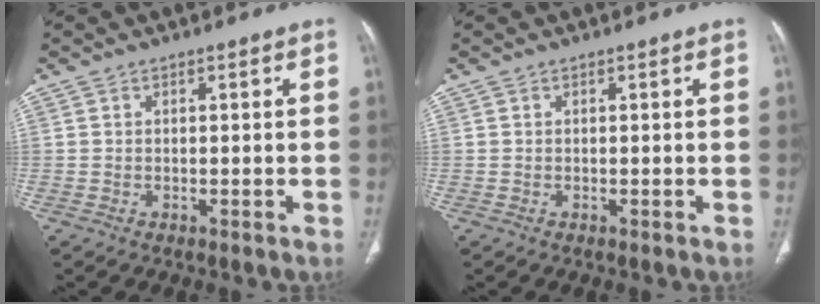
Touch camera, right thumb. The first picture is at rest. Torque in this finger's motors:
{"motor_torque": [0.00, 0.00, -0.07, -0.06, 0.00]}